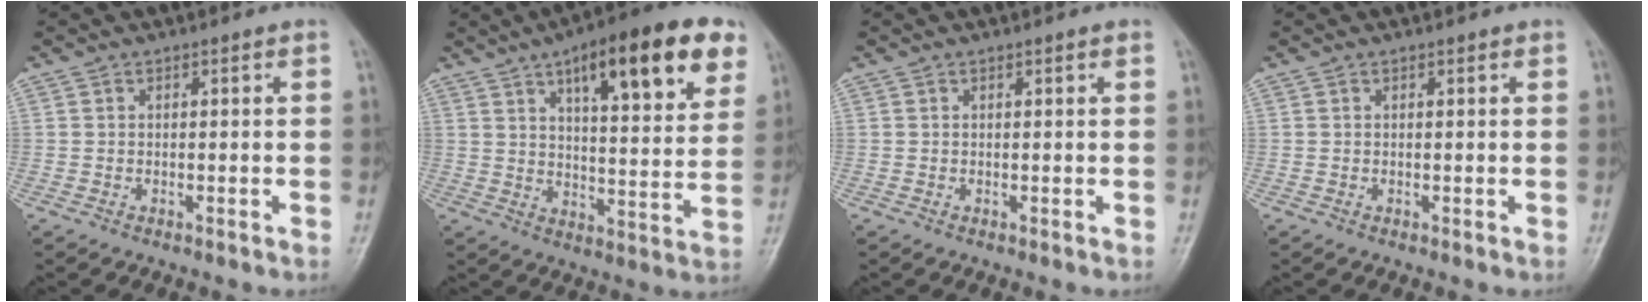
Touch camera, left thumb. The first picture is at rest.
{"total": 20.8, "force": [10.7, 6.6, 16.5], "torque": [-0.203, -0.023, 0.153]}
{"total": 0.7, "force": [0.5, 0.1, 0.6], "torque": [-0.007, 0.000, 0.005]}
{"total": 0.6, "force": [0.4, 0.2, 0.4], "torque": [-0.006, -0.001, 0.003]}